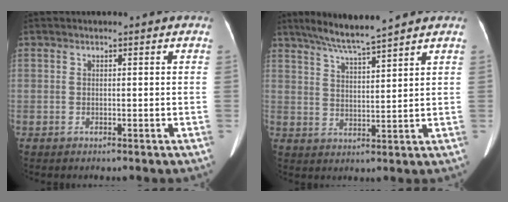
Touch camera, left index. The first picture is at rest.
{"total": 7.6, "force": [6.5, -0.7, 3.9], "torque": [-0.072, 0.004, 0.119]}